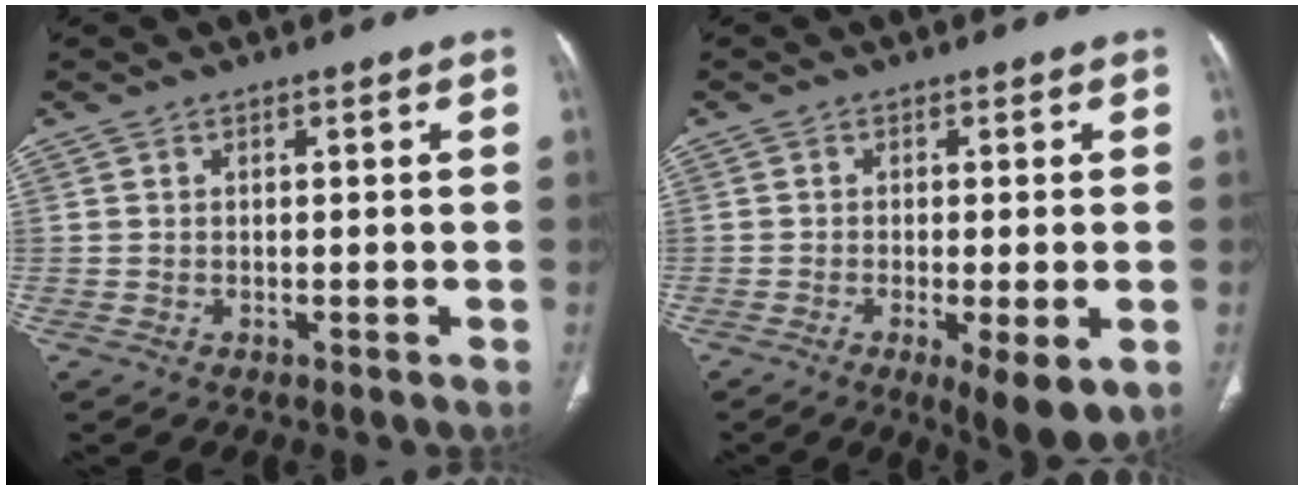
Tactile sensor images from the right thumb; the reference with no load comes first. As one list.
[{"total": 7.8, "force": [-2.9, 1.9, 7.0], "torque": [-0.104, -0.018, -0.042]}]